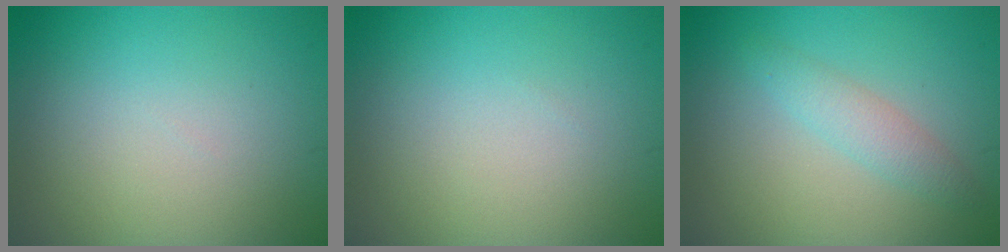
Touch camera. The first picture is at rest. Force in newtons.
{"total": 0.0}
{"total": 2.1, "press": 2.1, "slide": 0.2}